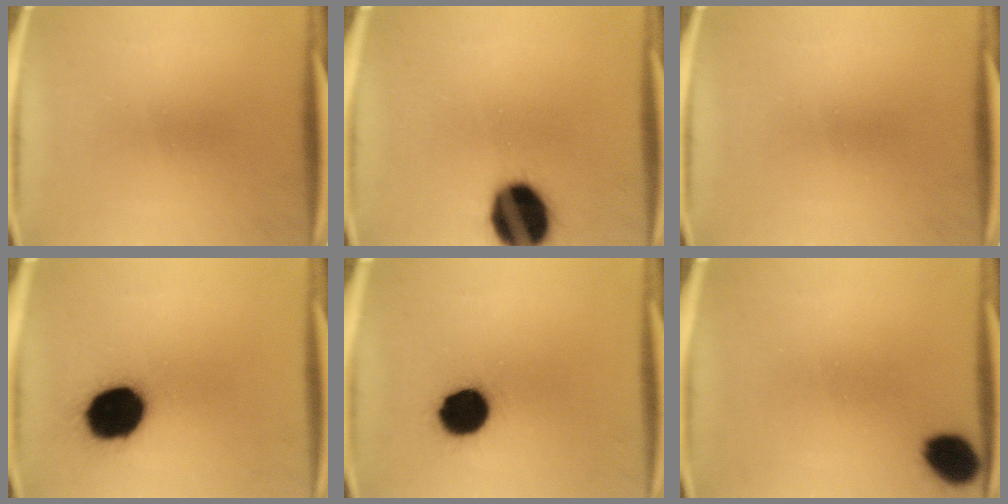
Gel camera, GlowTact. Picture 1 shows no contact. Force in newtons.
{"total": 18.3}
{"total": 0.0}
{"total": 18.1}
{"total": 13.0}
{"total": 10.4}